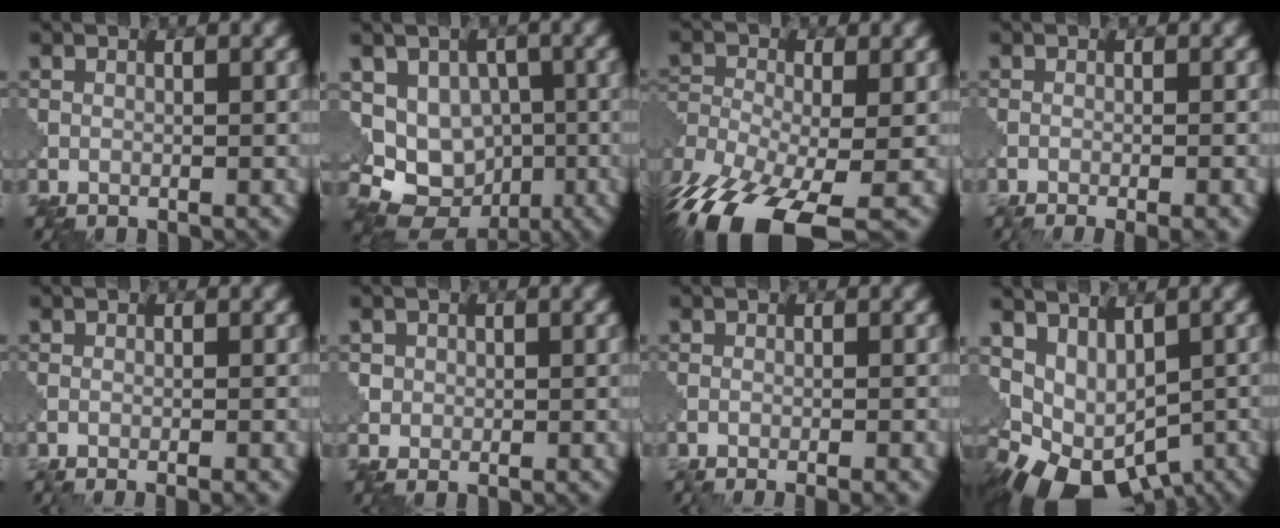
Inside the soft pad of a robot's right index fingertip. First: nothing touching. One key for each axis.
{"total": 7.8, "fx": -1.4, "fy": 6.7, "fz": 3.7, "tx": -0.050, "ty": -0.009, "tz": -0.018}
{"total": 12.1, "fx": -8.7, "fy": 3.9, "fz": 7.5, "tx": -0.168, "ty": -0.024, "tz": -0.138}
{"total": 3.8, "fx": -1.4, "fy": 1.6, "fz": 3.1, "tx": -0.019, "ty": -0.002, "tz": -0.015}
{"total": 2.2, "fx": -0.6, "fy": 1.1, "fz": 1.8, "tx": -0.001, "ty": 0.006, "tz": -0.023}
{"total": 1.2, "fx": 0.3, "fy": 1.1, "fz": -0.2, "tx": 0.002, "ty": -0.001, "tz": 0.011}
{"total": 3.0, "fx": -1.1, "fy": 1.4, "fz": 2.5, "tx": -0.006, "ty": 0.003, "tz": -0.025}
{"total": 6.7, "fx": -2.3, "fy": 4.4, "fz": 4.5, "tx": -0.085, "ty": -0.026, "tz": -0.013}